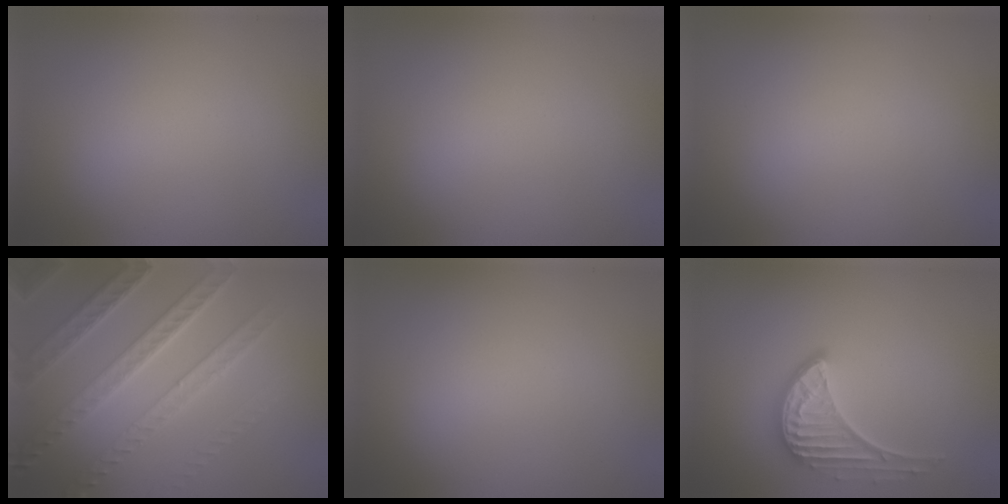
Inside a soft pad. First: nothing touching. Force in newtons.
{"total": 0.0}
{"total": 0.0}
{"total": 7.6, "press": 5.6, "slide": 5.2}
{"total": 0.0}
{"total": 3.5, "press": 3.0, "slide": 1.8}